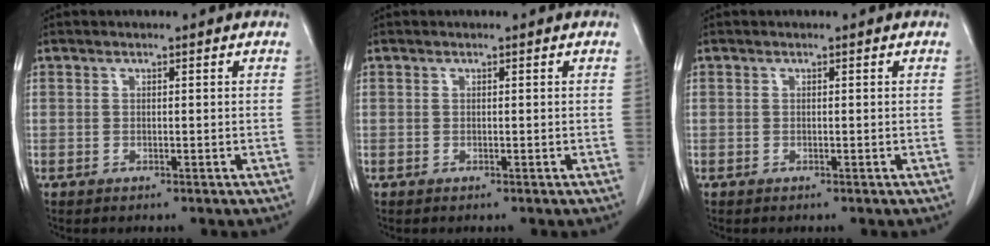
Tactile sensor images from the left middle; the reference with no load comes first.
{"total": 0.0}
{"total": 0.0}